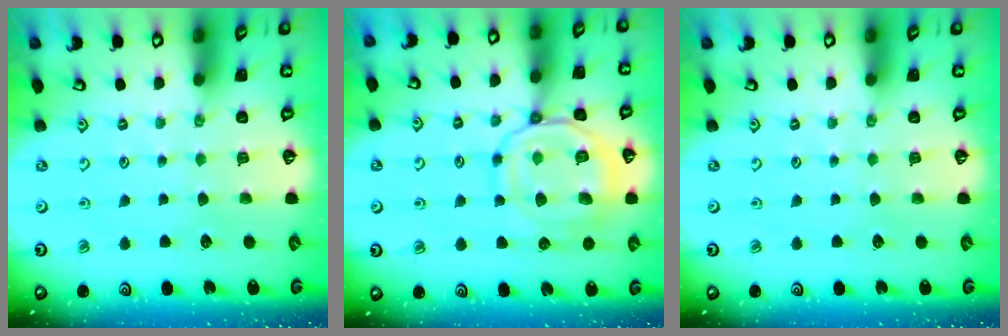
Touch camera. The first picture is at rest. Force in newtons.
{"total": 14.7, "press": 14.6, "slide": 1.4}
{"total": 0.0}